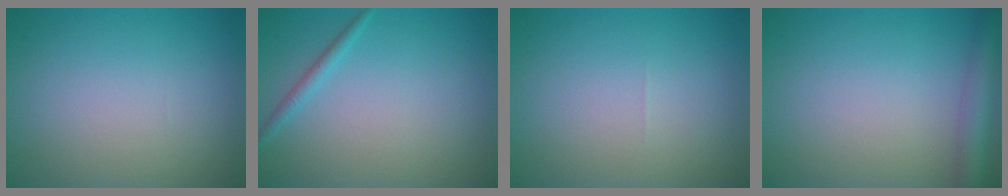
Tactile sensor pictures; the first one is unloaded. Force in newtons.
{"total": 1.2, "press": 1.2, "slide": 0.0}
{"total": 0.0}
{"total": 3.7, "press": 3.7, "slide": 0.2}